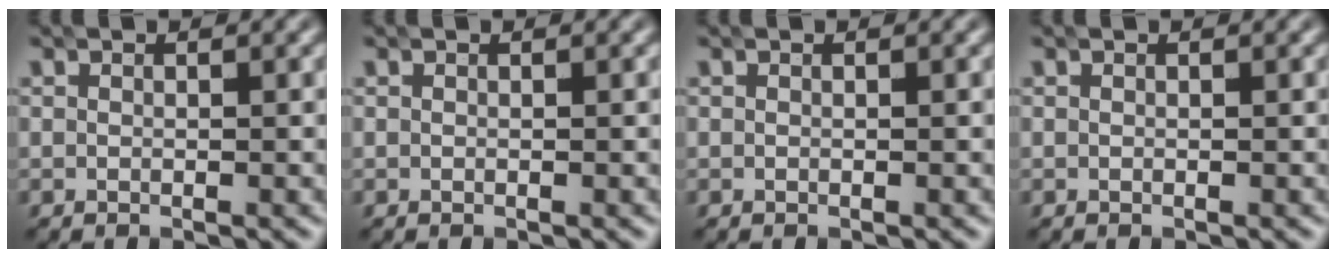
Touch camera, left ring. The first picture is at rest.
{"total": 0.0}
{"total": 0.0}
{"total": 0.0}